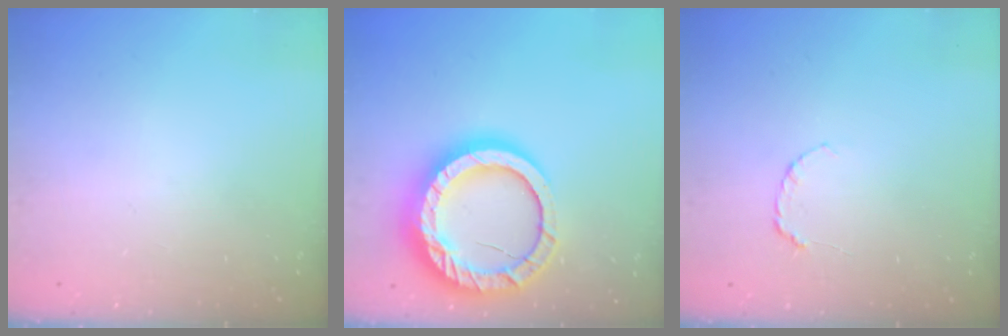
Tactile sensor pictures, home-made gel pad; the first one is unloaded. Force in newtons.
{"total": 22.6, "press": 22.5, "slide": 2.2}
{"total": 4.0, "press": 3.9, "slide": 0.5}